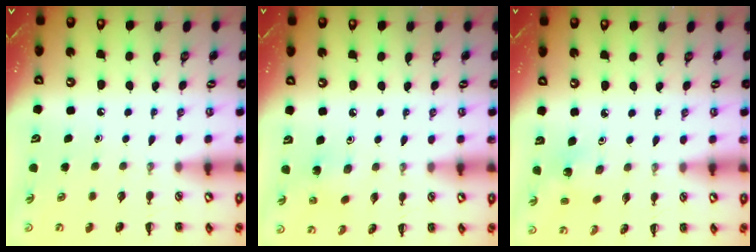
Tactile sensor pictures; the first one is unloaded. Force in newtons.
{"total": 2.1, "press": 2.0, "slide": 0.7}
{"total": 2.3, "press": 2.2, "slide": 0.7}